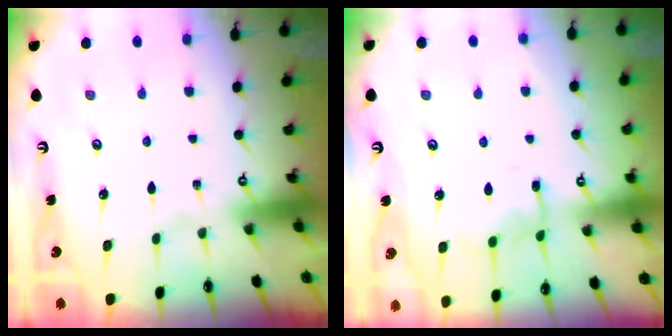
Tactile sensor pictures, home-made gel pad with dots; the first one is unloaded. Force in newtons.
{"total": 8.2, "press": 8.2, "slide": 0.5}